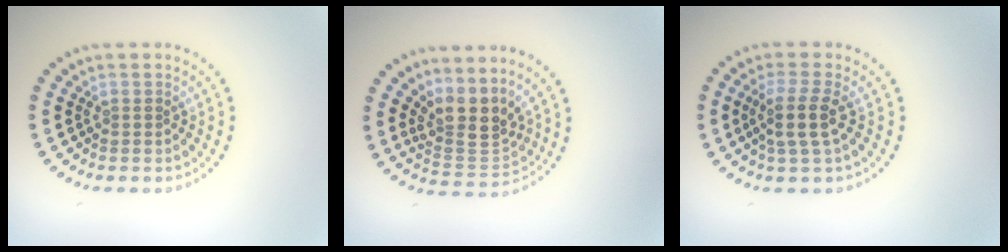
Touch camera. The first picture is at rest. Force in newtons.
{"total": 3.8, "press": 3.0, "slide": 2.4}
{"total": 2.8, "press": 2.3, "slide": 1.6}